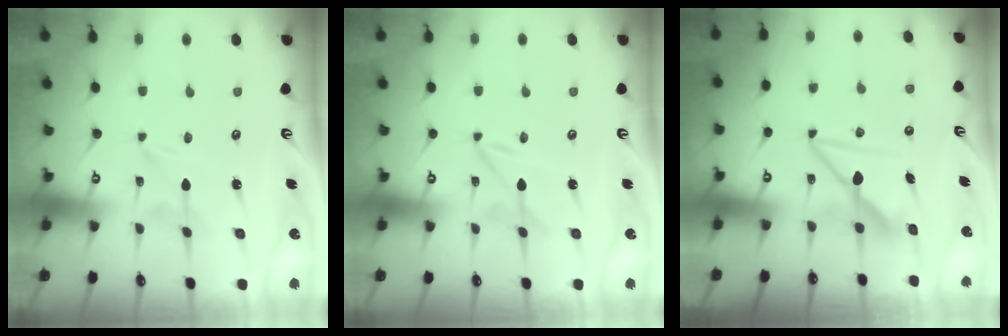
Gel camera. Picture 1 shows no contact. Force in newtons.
{"total": 1.9, "press": 1.9, "slide": 0.1}
{"total": 8.2, "press": 8.2, "slide": 0.6}